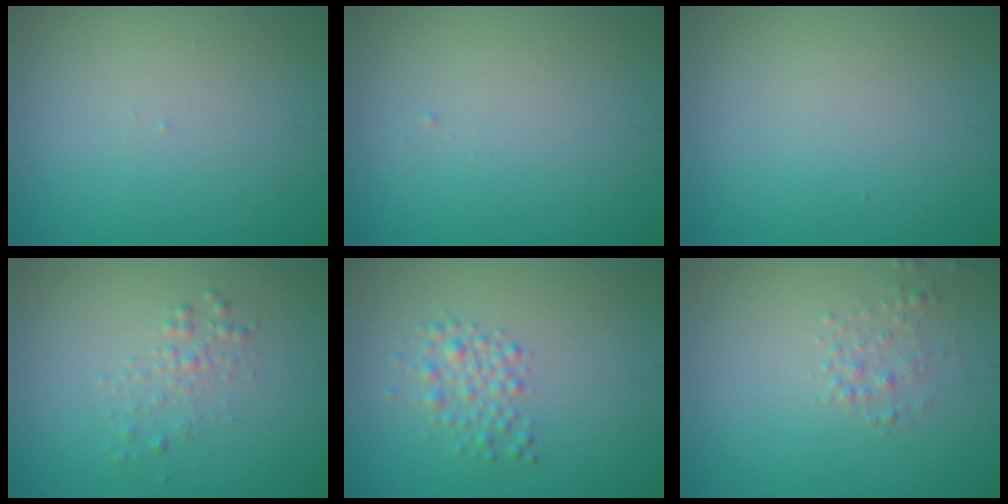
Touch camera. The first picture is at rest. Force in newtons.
{"total": 0.0}
{"total": 0.0}
{"total": 1.3, "press": 1.3, "slide": 0.1}
{"total": 2.2, "press": 2.2, "slide": 0.1}
{"total": 1.3, "press": 1.2, "slide": 0.1}